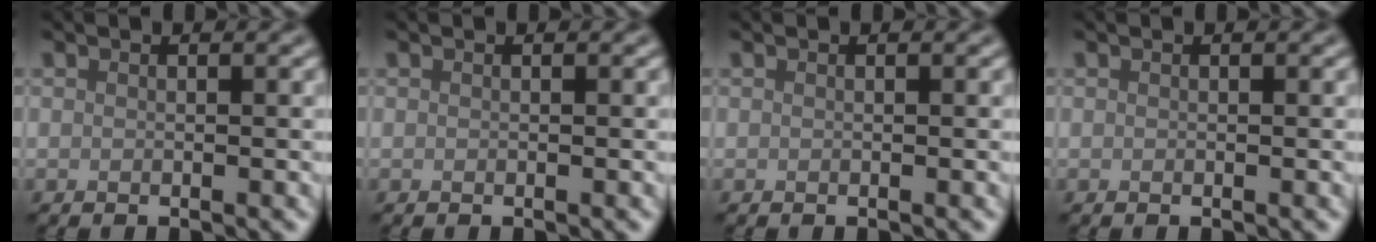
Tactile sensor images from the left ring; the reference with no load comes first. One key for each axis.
{"total": 0.0}
{"total": 0.0}
{"total": 0.0}